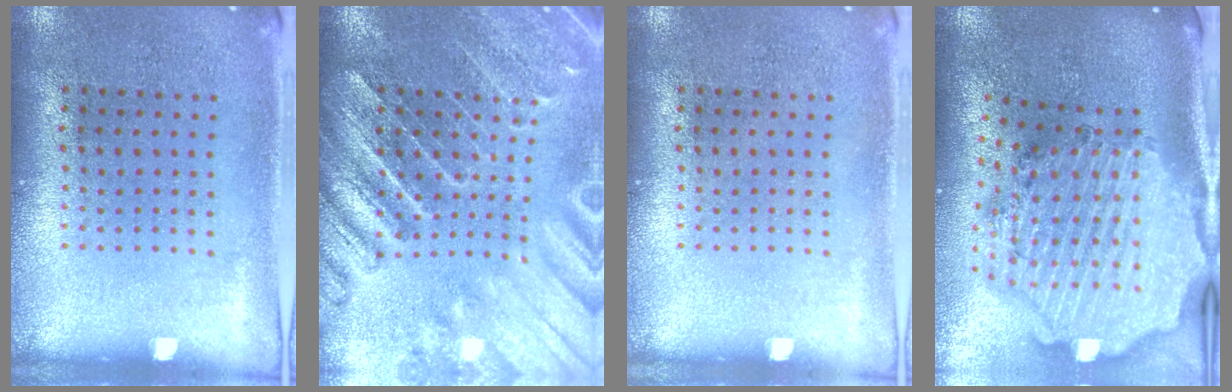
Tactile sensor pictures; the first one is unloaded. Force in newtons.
{"total": 3.6, "press": 3.2, "slide": 1.6}
{"total": 0.0}
{"total": 4.0, "press": 3.2, "slide": 2.4}